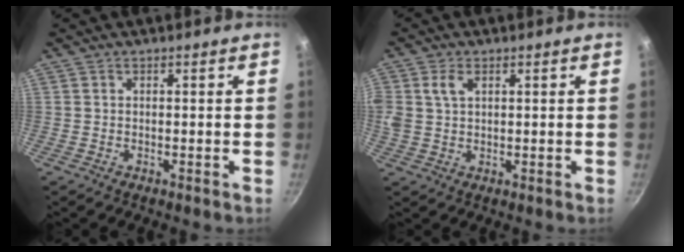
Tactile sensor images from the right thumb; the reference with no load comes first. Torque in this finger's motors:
{"motor_torque": [-0.09, 0.25, 0.41, 0.19, 0.08]}